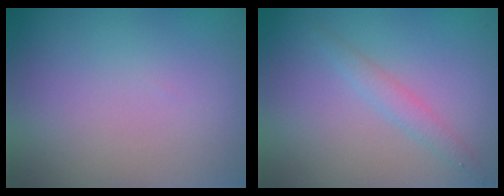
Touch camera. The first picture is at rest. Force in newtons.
{"total": 1.6, "press": 1.6, "slide": 0.0}